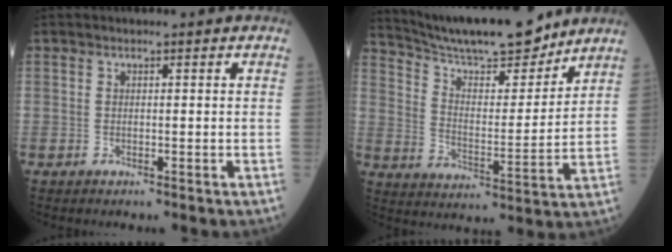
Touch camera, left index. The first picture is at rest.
{"total": 17.3, "force": [15.5, 2.4, 7.1], "torque": [-0.126, -0.004, 0.253]}